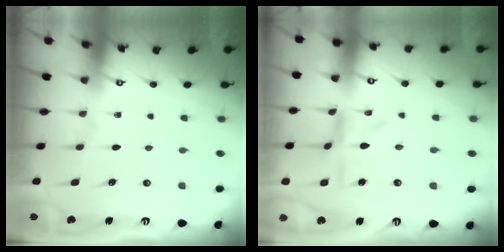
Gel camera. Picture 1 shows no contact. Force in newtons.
{"total": 3.4, "press": 3.4, "slide": 0.4}